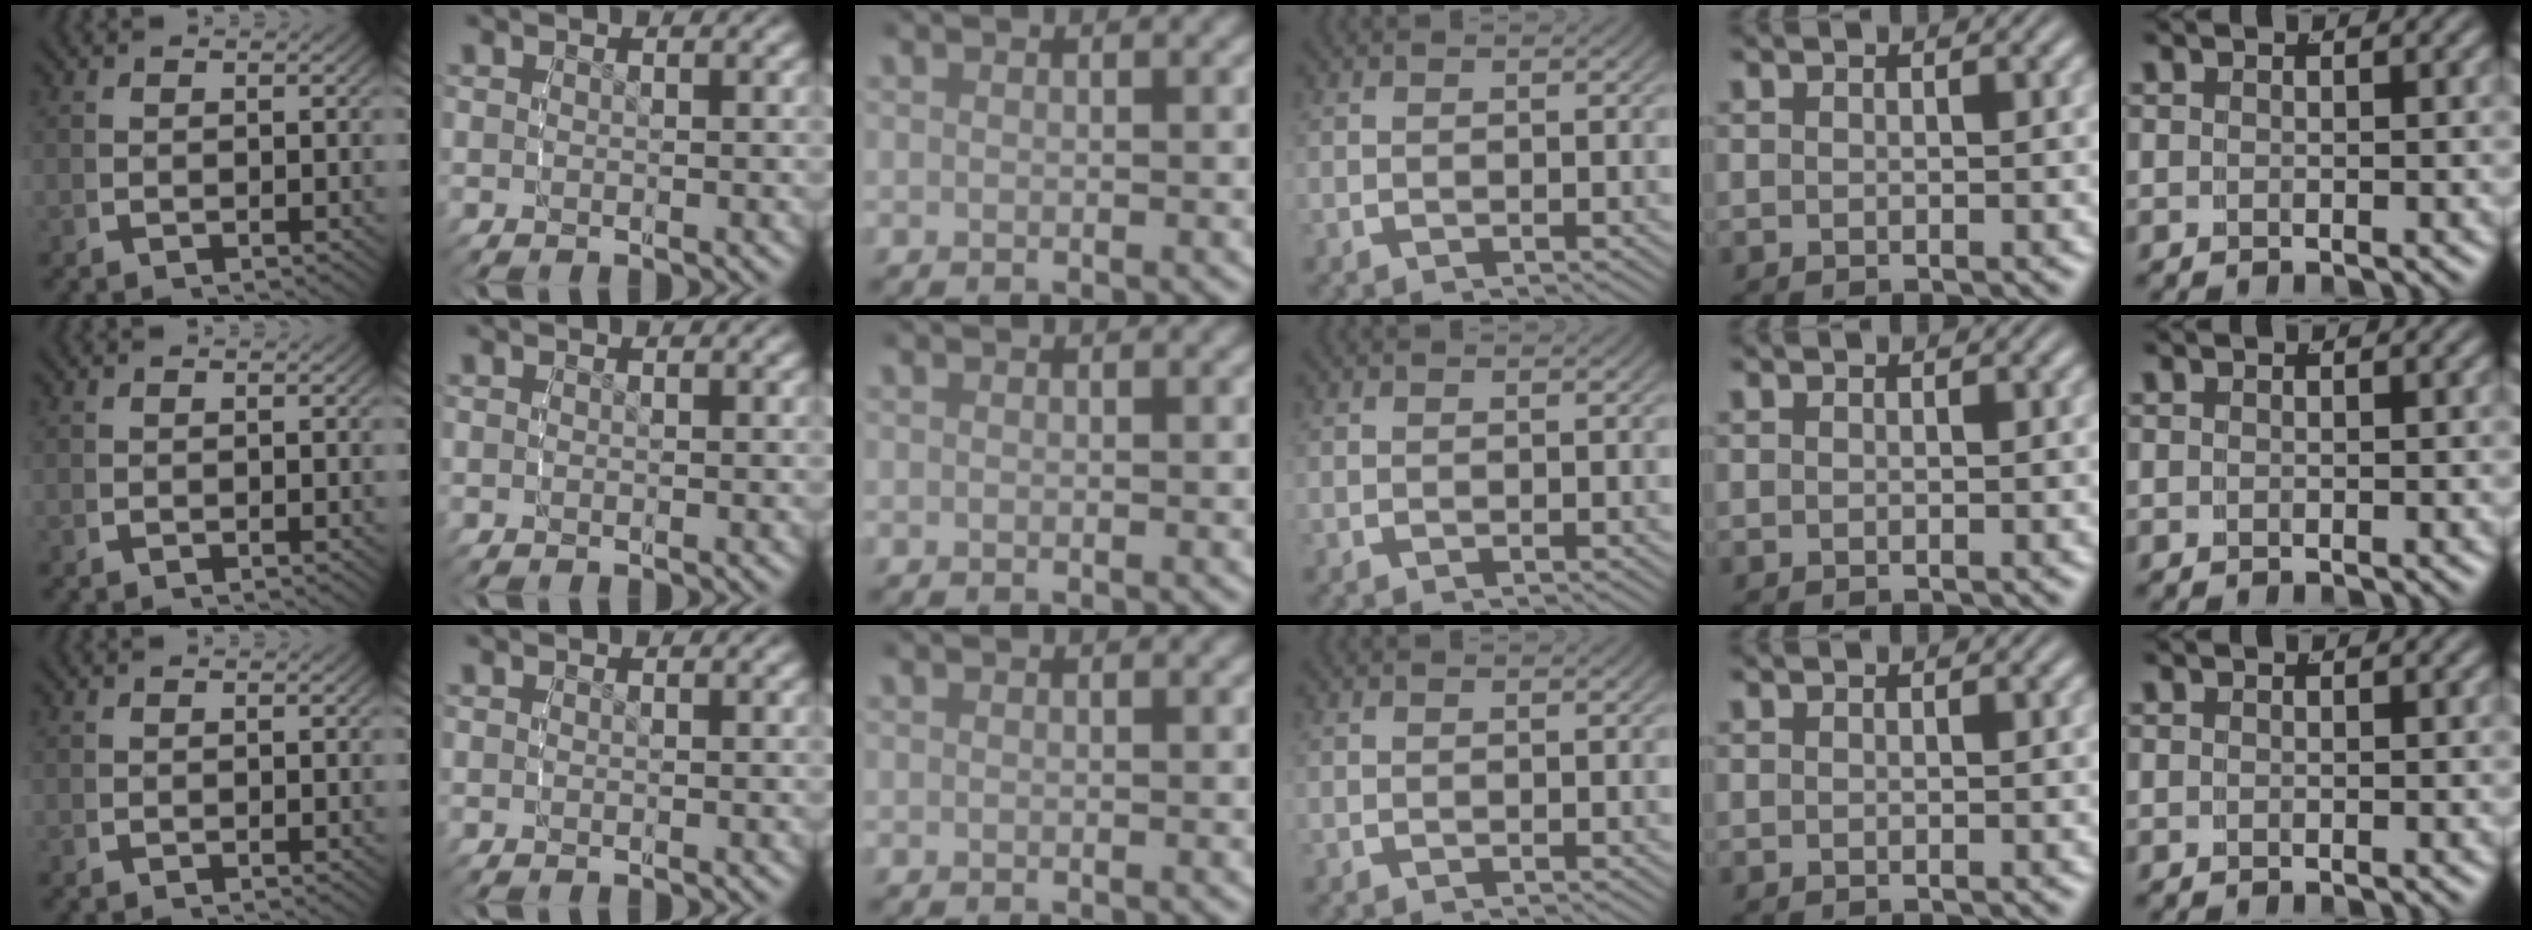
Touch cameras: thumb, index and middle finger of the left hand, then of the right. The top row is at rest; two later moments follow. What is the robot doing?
{"motion": "reach", "object": "router"}